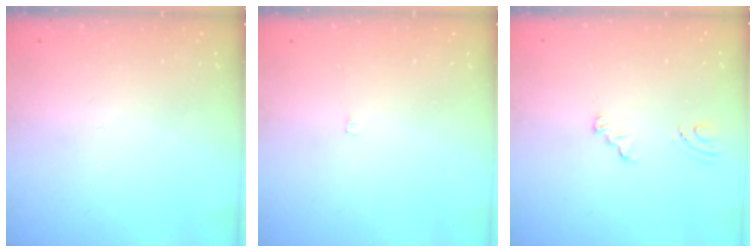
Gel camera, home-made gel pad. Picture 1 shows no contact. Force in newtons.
{"total": 1.3, "press": 1.3, "slide": 0.2}
{"total": 4.9, "press": 1.0, "slide": 4.8}